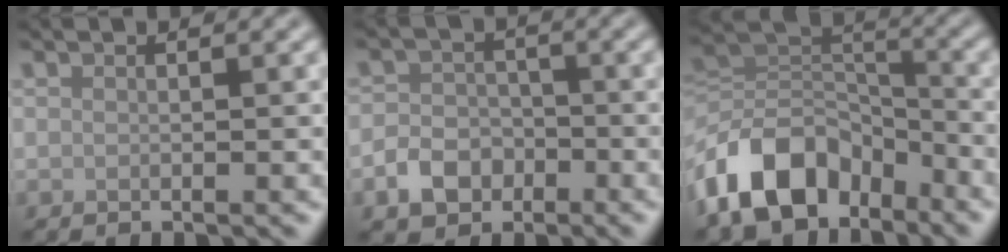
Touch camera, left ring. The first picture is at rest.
{"total": 3.5, "force": [-1.7, 2.7, 1.4], "torque": [-0.024, 0.000, -0.033]}
{"total": 10.5, "force": [-6.2, 6.5, 5.6], "torque": [-0.096, 0.002, -0.127]}